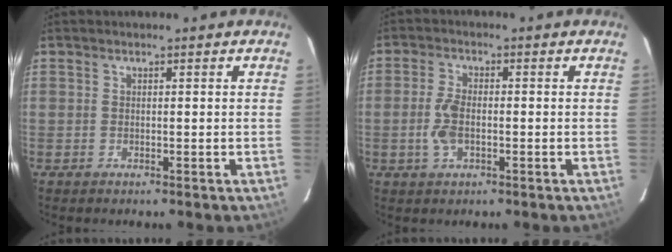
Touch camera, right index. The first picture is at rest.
{"total": 4.7, "force": [-1.1, 2.5, 3.9], "torque": [-0.085, 0.002, -0.018]}